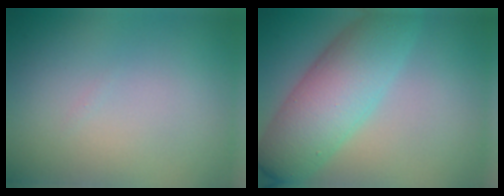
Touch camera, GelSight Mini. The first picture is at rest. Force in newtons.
{"total": 8.2, "press": 8.2, "slide": 0.0}